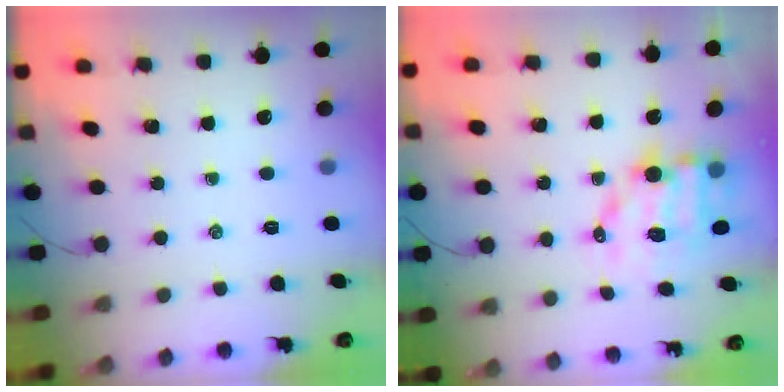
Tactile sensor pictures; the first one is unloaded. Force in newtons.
{"total": 9.2, "press": 9.0, "slide": 1.9}